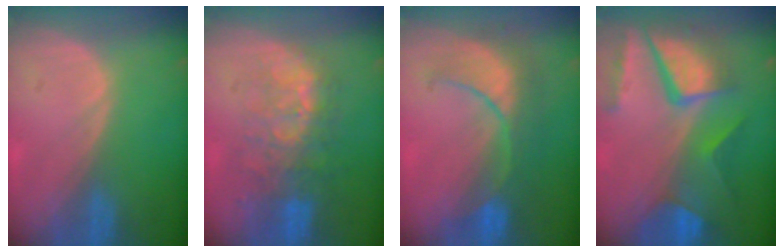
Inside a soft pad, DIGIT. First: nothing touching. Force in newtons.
{"total": 10.1, "press": 8.6, "slide": 5.3}
{"total": 8.1, "press": 8.1, "slide": 0.7}
{"total": 11.4, "press": 9.5, "slide": 6.4}